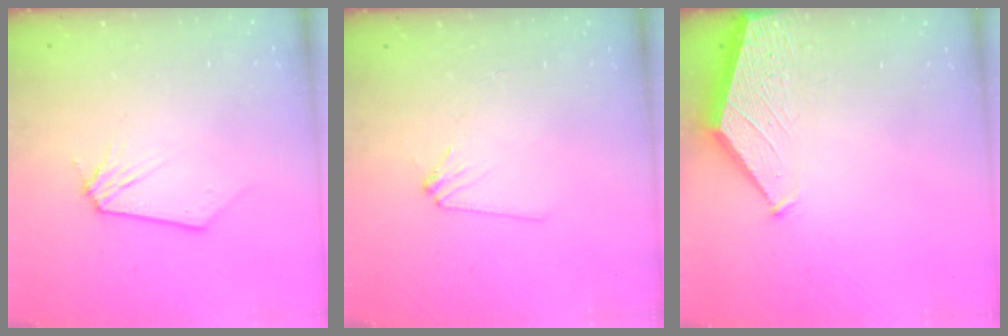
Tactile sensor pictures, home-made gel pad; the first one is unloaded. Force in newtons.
{"total": 2.7, "press": 2.6, "slide": 0.4}
{"total": 1.4, "press": 1.4, "slide": 0.3}